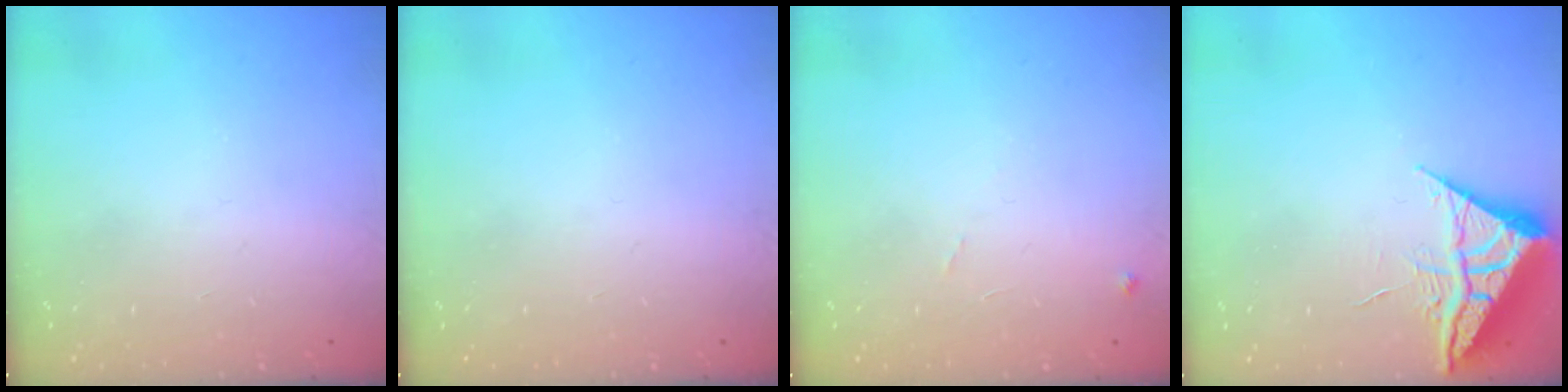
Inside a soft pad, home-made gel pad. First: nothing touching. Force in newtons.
{"total": 0.0}
{"total": 6.2, "press": 6.2, "slide": 0.8}
{"total": 7.0, "press": 7.0, "slide": 0.3}